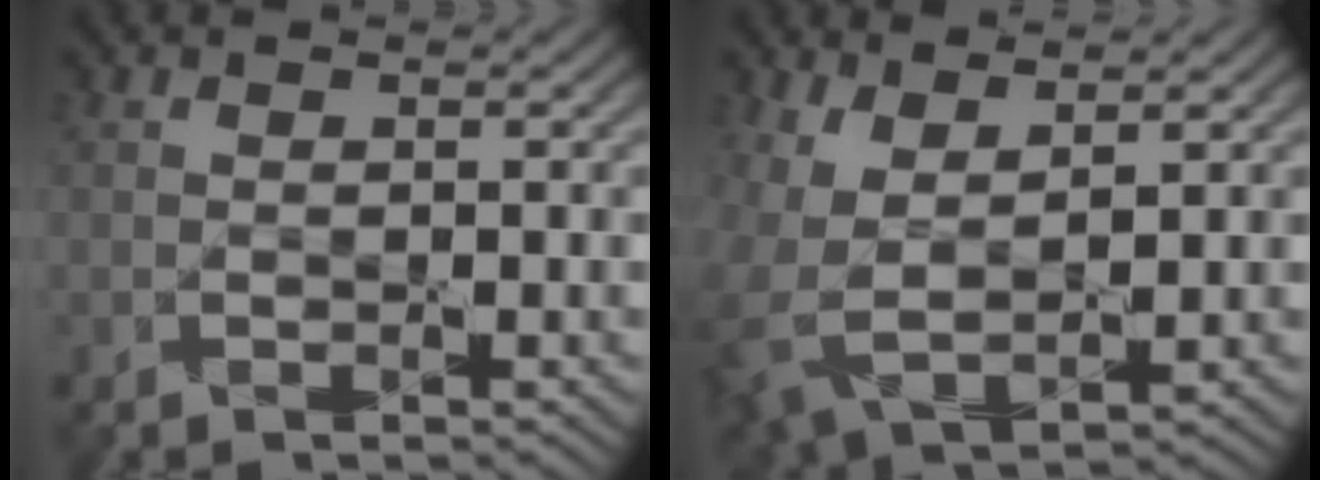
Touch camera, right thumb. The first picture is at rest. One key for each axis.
{"total": 8.1, "fx": 1.3, "fy": 4.9, "fz": 6.4, "tx": -0.186, "ty": -0.025, "tz": 0.037}